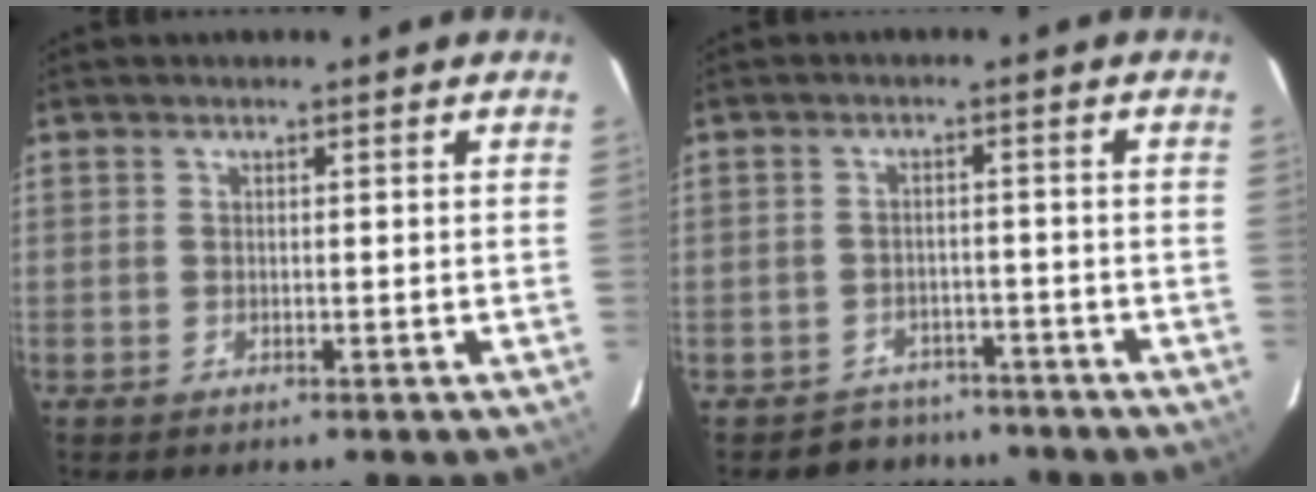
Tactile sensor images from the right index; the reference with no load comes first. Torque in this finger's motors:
{"motor_torque": [0.17, -0.12, 0.01, -0.06]}